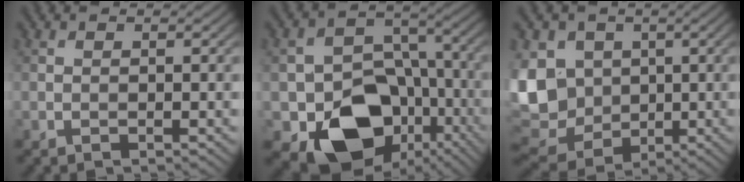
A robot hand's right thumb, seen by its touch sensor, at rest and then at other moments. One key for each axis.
{"total": 14.0, "fx": -6.1, "fy": 10.1, "fz": 7.5, "tx": -0.122, "ty": -0.035, "tz": -0.102}
{"total": 13.1, "fx": 0.8, "fy": 10.8, "fz": 7.4, "tx": -0.214, "ty": -0.011, "tz": 0.016}